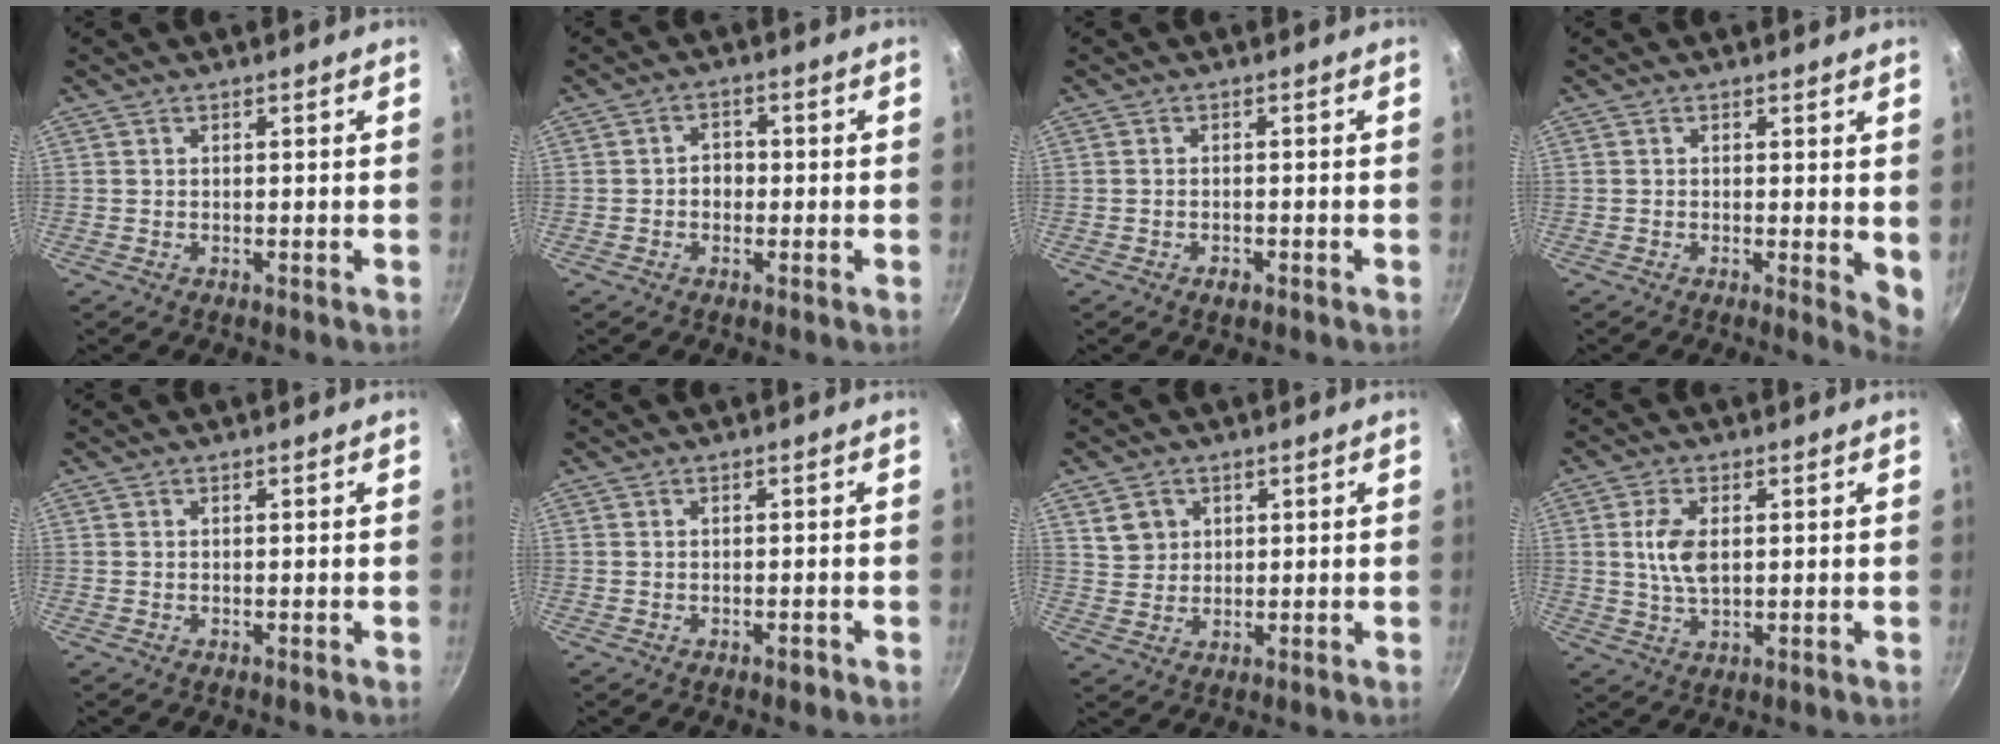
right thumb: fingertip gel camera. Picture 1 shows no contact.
{"total": 2.9, "force": [-0.5, 2.4, 1.6], "torque": [-0.004, 0.010, -0.009]}
{"total": 1.5, "force": [-0.9, 0.8, 0.9], "torque": [-0.018, 0.005, -0.015]}
{"total": 4.2, "force": [0.5, 1.7, 3.9], "torque": [-0.046, -0.009, 0.004]}
{"total": 0.0}
{"total": 0.9, "force": [-0.6, 0.4, 0.5], "torque": [-0.009, 0.008, -0.004]}
{"total": 4.6, "force": [1.8, 3.9, 1.5], "torque": [-0.008, 0.000, 0.039]}
{"total": 6.5, "force": [1.0, 3.5, 5.4], "torque": [-0.104, -0.002, 0.019]}